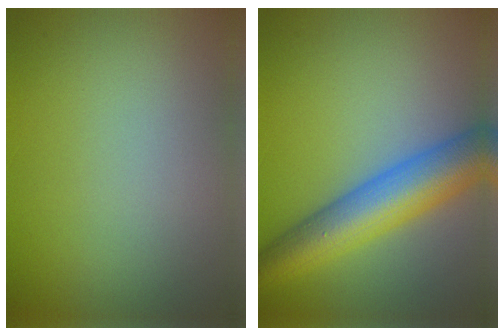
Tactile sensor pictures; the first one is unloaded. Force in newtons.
{"total": 8.6, "press": 8.6, "slide": 0.4}